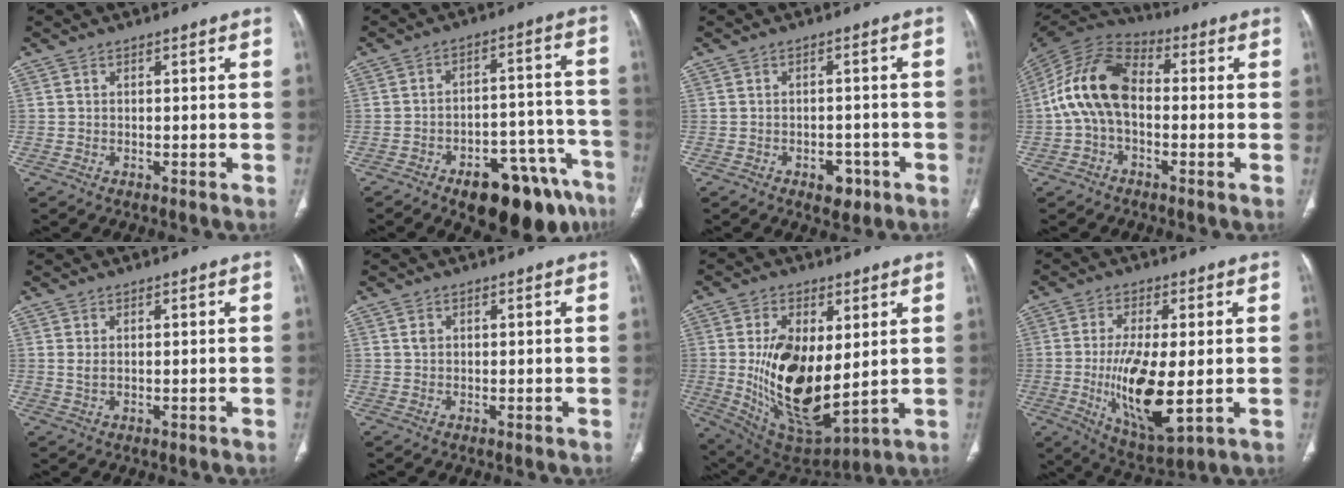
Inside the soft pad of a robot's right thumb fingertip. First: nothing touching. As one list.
[{"total": 17.6, "force": [-11.5, 7.3, 11.1], "torque": [-0.078, 0.090, -0.156]}, {"total": 3.8, "force": [-2.1, 2.5, 2.1], "torque": [-0.012, 0.010, -0.022]}, {"total": 13.6, "force": [-0.6, 8.7, 10.4], "torque": [-0.196, 0.034, -0.024]}, {"total": 1.3, "force": [0.4, 0.6, 1.2], "torque": [-0.029, 0.000, 0.013]}, {"total": 1.0, "force": [0.4, 0.8, 0.6], "torque": [-0.010, 0.001, 0.007]}, {"total": 19.9, "force": [1.3, 10.0, 17.1], "torque": [-0.297, -0.032, 0.045]}, {"total": 14.6, "force": [-2.0, 5.1, 13.5], "torque": [-0.245, -0.022, -0.023]}]